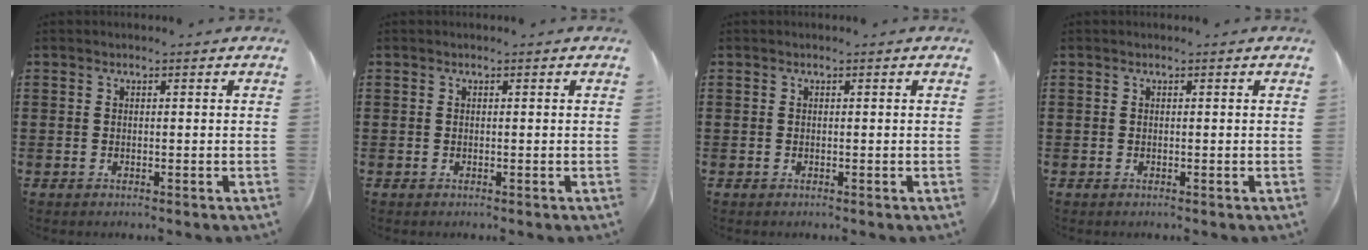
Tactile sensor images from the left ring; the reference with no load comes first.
{"total": 0.0}
{"total": 0.0}
{"total": 0.0}